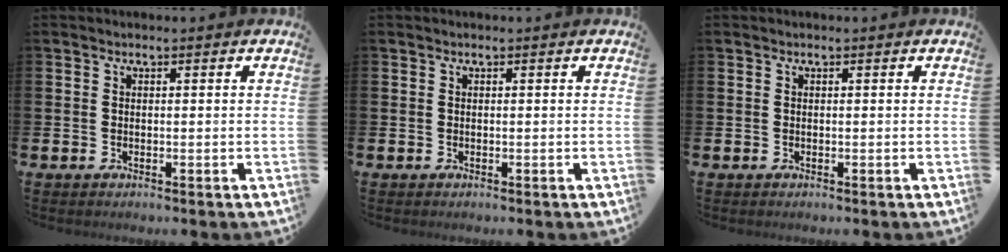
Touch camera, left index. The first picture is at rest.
{"total": 0.0}
{"total": 0.0}